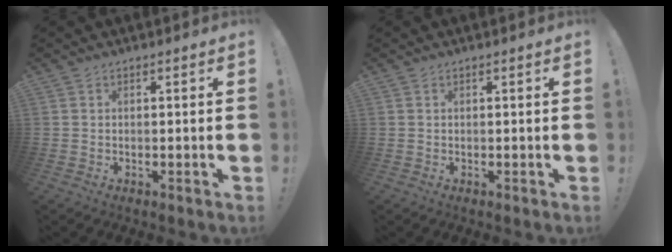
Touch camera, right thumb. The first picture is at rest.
{"total": 0.0}